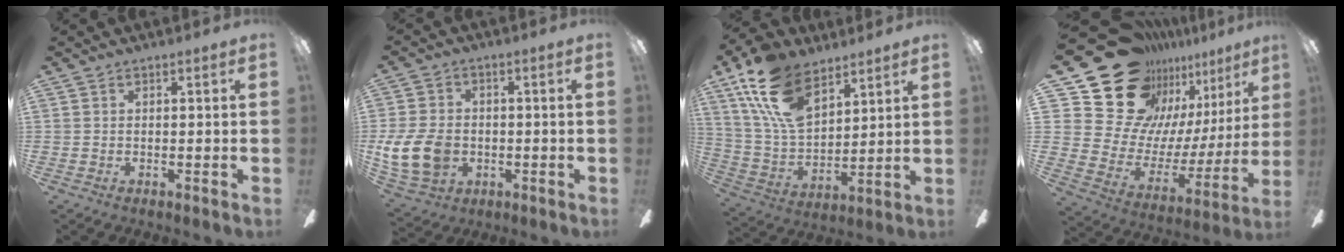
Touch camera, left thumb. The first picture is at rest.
{"total": 13.3, "force": [-2.4, 10.0, 8.4], "torque": [-0.190, 0.017, -0.041]}
{"total": 19.3, "force": [11.4, 10.4, 11.7], "torque": [-0.253, -0.044, 0.209]}
{"total": 25.4, "force": [18.0, 14.7, 10.1], "torque": [-0.192, -0.134, 0.352]}